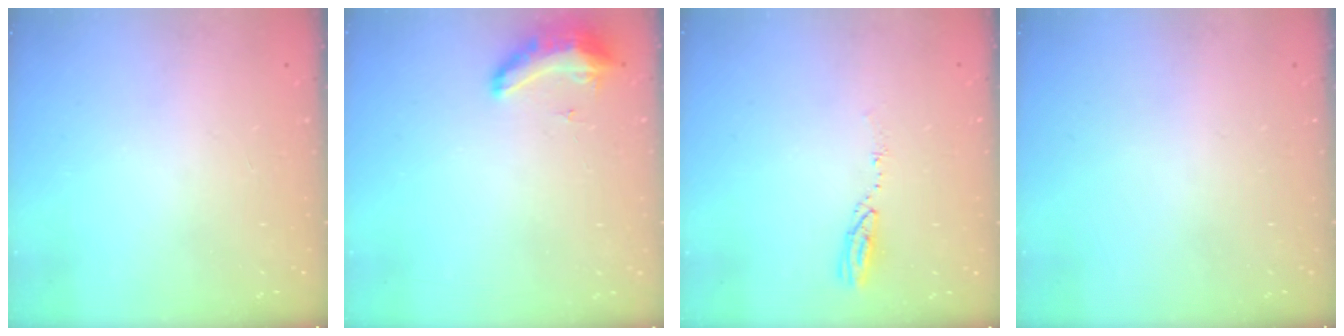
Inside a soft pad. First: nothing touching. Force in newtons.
{"total": 8.6, "press": 8.5, "slide": 1.6}
{"total": 4.0, "press": 4.0, "slide": 0.3}
{"total": 0.0}